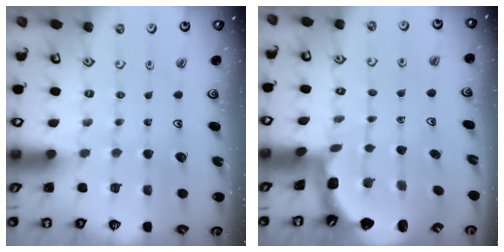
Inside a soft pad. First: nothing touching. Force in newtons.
{"total": 2.4, "press": 1.7, "slide": 1.7}